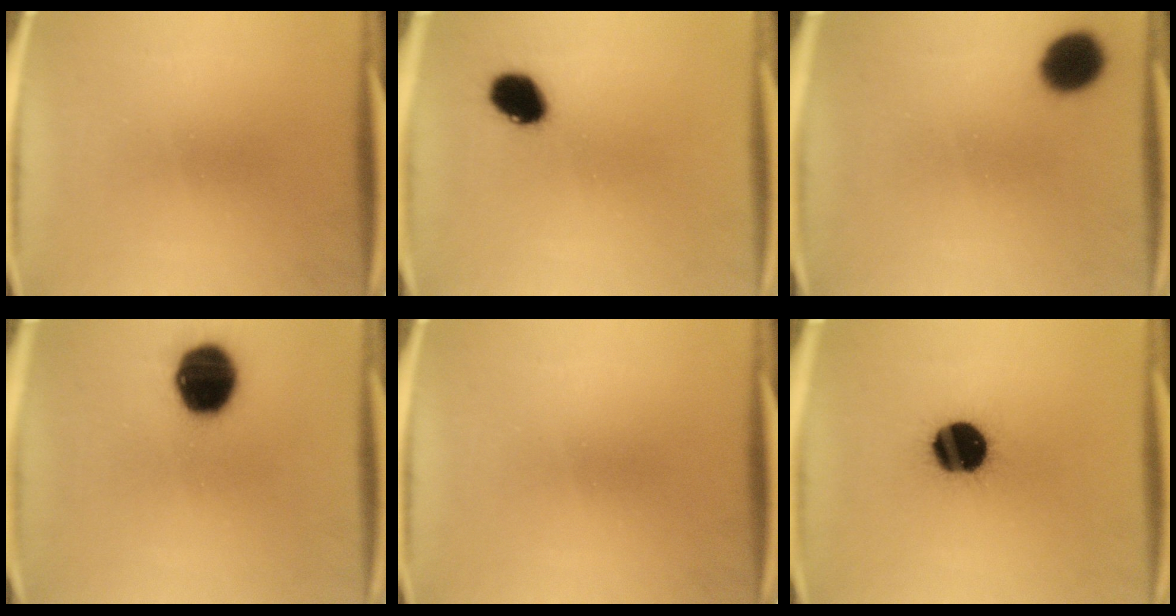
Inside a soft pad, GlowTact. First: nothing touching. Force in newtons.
{"total": 7.7}
{"total": 9.2}
{"total": 15.8}
{"total": 0.0}
{"total": 16.0}